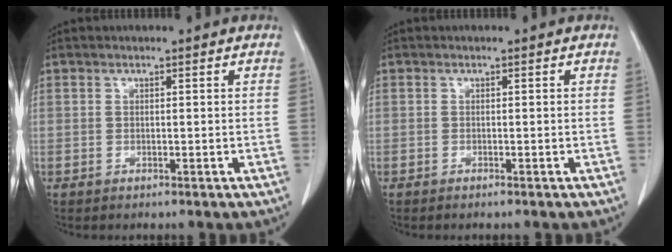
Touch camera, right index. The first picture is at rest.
{"total": 0.8, "force": [-0.6, 0.0, 0.5], "torque": [-0.010, -0.002, -0.008]}